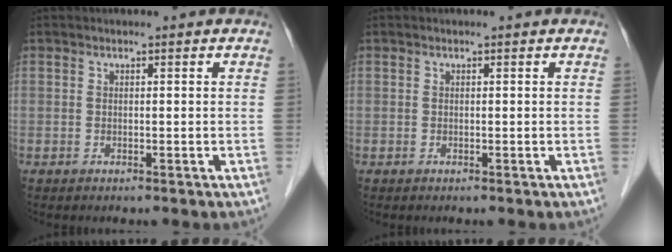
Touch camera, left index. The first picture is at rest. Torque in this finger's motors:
{"motor_torque": [0.02, -0.02, 0.00, 0.00]}